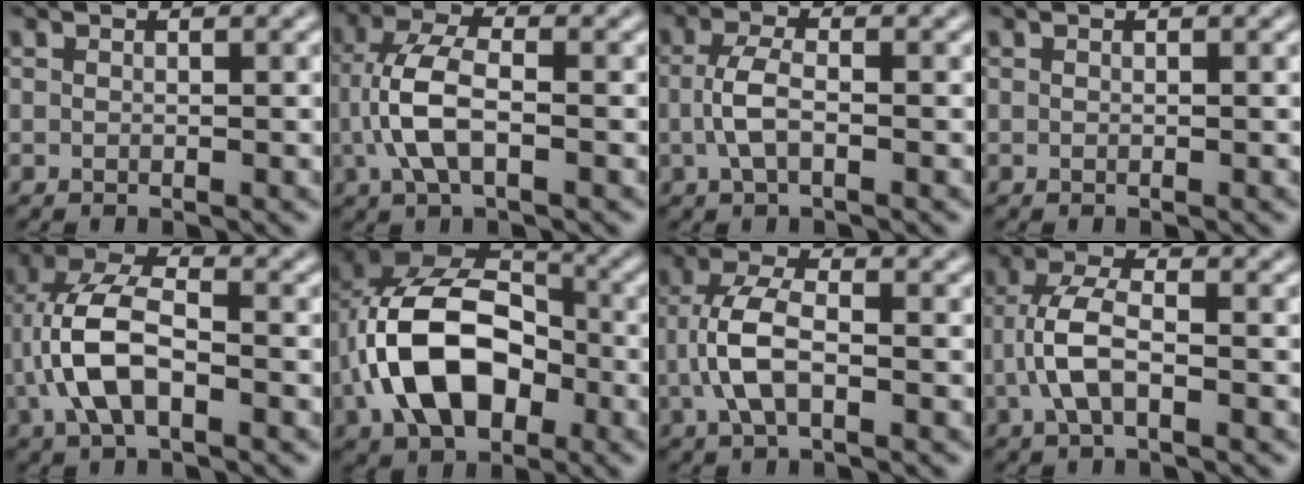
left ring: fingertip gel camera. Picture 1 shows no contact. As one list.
[{"total": 5.3, "force": [-0.7, 2.4, 4.6], "torque": [-0.105, 0.006, -0.016]}, {"total": 2.8, "force": [-0.4, 1.2, 2.5], "torque": [-0.057, 0.003, -0.012]}, {"total": 0.0}, {"total": 6.7, "force": [-1.5, 3.2, 5.7], "torque": [-0.124, 0.013, -0.033]}, {"total": 12.0, "force": [-2.2, 7.8, 8.9], "torque": [-0.171, 0.015, -0.053]}, {"total": 4.8, "force": [-0.9, 2.2, 4.1], "torque": [-0.094, 0.006, -0.021]}, {"total": 4.4, "force": [-1.0, 1.9, 3.8], "torque": [-0.084, 0.008, -0.026]}]